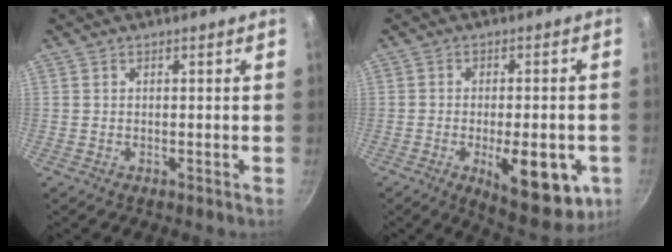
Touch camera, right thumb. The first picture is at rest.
{"total": 14.4, "force": [-4.9, 5.8, 12.2], "torque": [-0.151, -0.003, -0.056]}